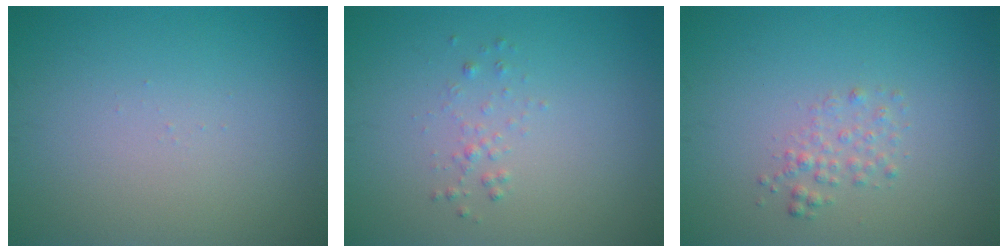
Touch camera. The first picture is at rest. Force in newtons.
{"total": 0.9, "press": 0.9, "slide": 0.0}
{"total": 1.4, "press": 1.4, "slide": 0.1}